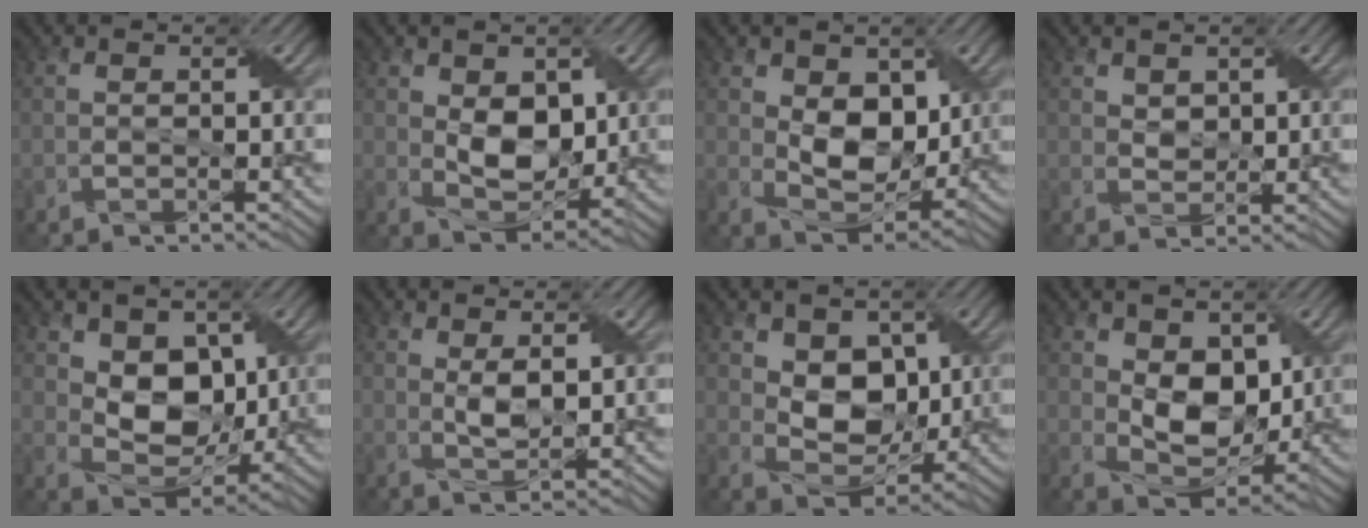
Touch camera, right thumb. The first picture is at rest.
{"total": 7.0, "force": [1.1, 4.7, 5.1], "torque": [-0.102, -0.008, 0.020]}
{"total": 8.0, "force": [1.6, 5.5, 5.6], "torque": [-0.123, -0.011, 0.025]}
{"total": 2.0, "force": [1.2, 1.4, 0.7], "torque": [-0.023, -0.003, 0.022]}
{"total": 8.3, "force": [2.2, 6.0, 5.4], "torque": [-0.119, -0.016, 0.034]}
{"total": 2.8, "force": [0.8, 1.3, 2.4], "torque": [-0.055, -0.005, 0.019]}
{"total": 7.5, "force": [1.9, 5.5, 4.8], "torque": [-0.105, -0.014, 0.030]}
{"total": 8.0, "force": [1.7, 5.5, 5.6], "torque": [-0.123, -0.012, 0.028]}